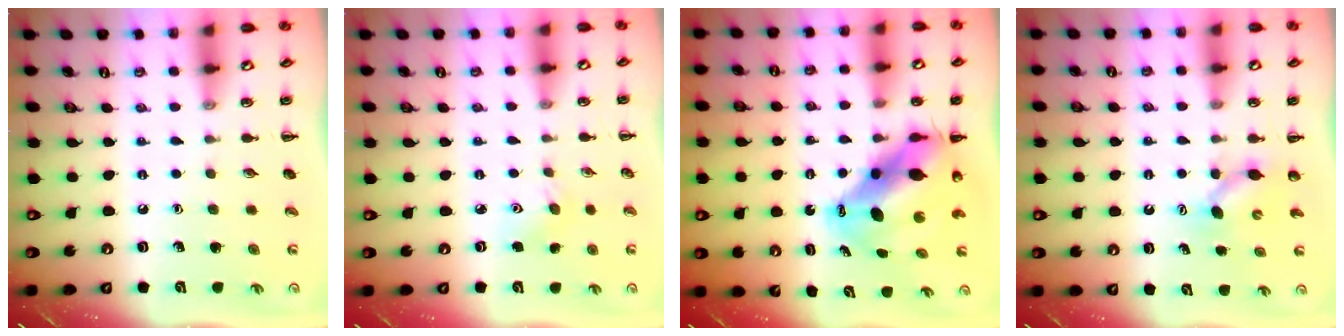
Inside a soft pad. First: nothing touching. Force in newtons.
{"total": 5.8, "press": 5.6, "slide": 1.5}
{"total": 11.3, "press": 11.0, "slide": 2.6}
{"total": 5.0, "press": 5.0, "slide": 0.4}